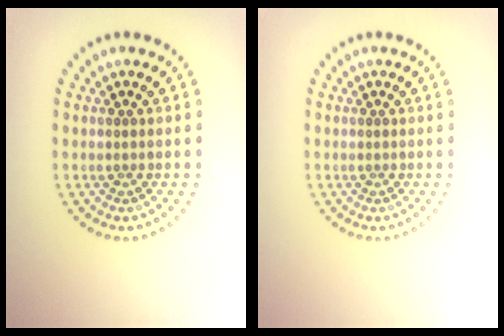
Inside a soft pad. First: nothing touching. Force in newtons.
{"total": 0.0}